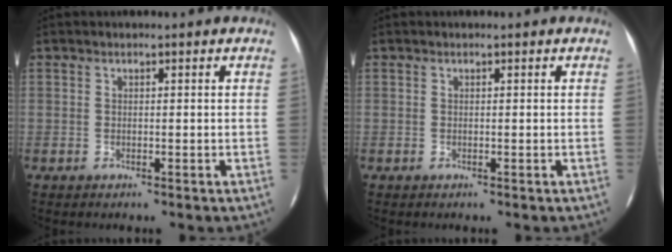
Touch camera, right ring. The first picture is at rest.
{"total": 0.0}